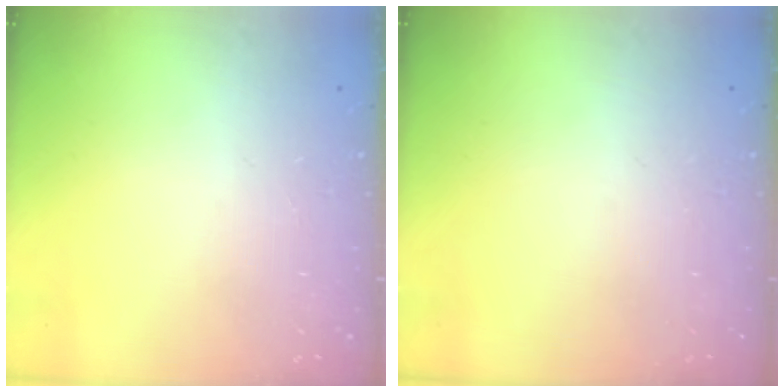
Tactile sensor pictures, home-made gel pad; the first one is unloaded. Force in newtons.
{"total": 0.0}